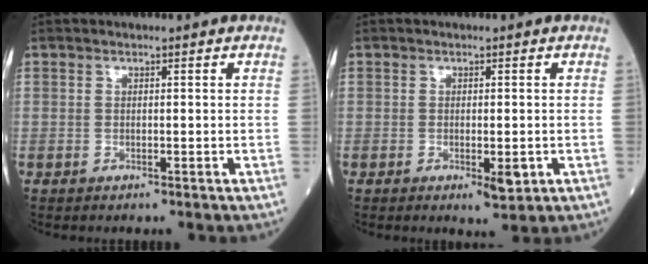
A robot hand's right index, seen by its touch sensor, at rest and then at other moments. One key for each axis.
{"total": 2.6, "fx": -0.8, "fy": 0.7, "fz": 2.4, "tx": -0.037, "ty": -0.006, "tz": -0.005}